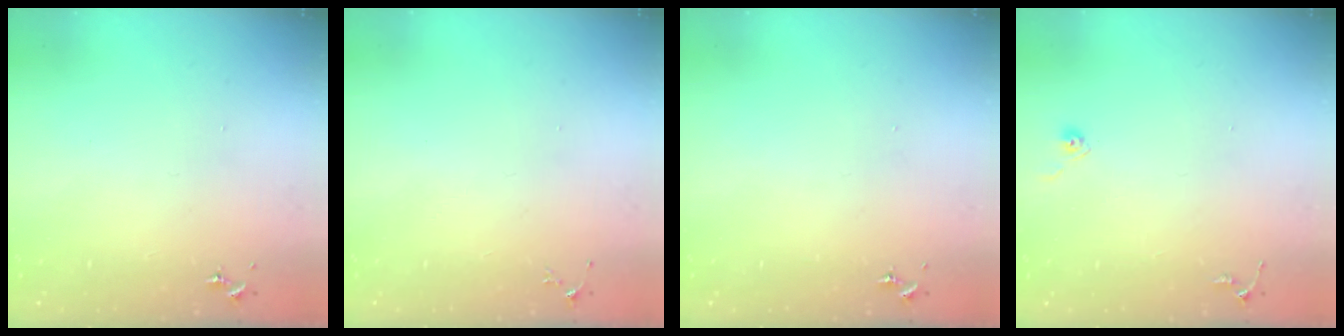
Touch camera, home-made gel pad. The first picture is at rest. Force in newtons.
{"total": 3.5, "press": 3.5, "slide": 0.5}
{"total": 0.0}
{"total": 4.8, "press": 4.8, "slide": 0.4}